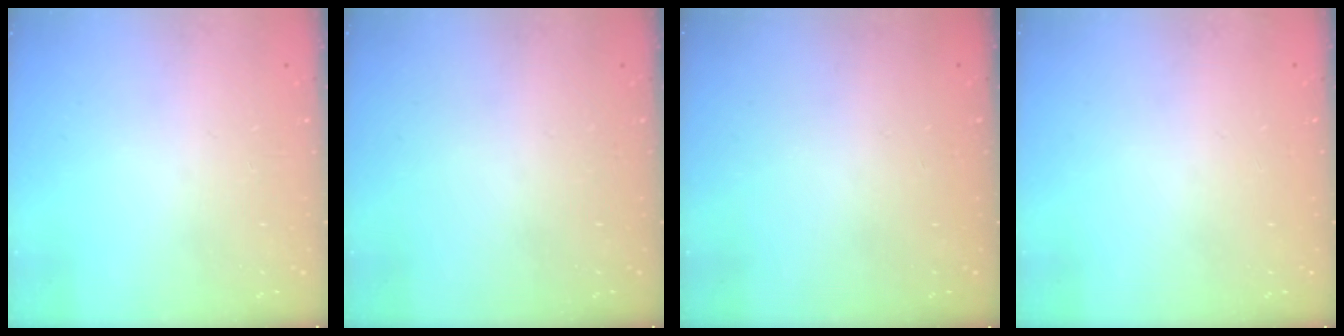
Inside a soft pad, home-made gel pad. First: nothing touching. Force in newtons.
{"total": 0.0}
{"total": 0.0}
{"total": 13.0, "press": 3.6, "slide": 12.5}